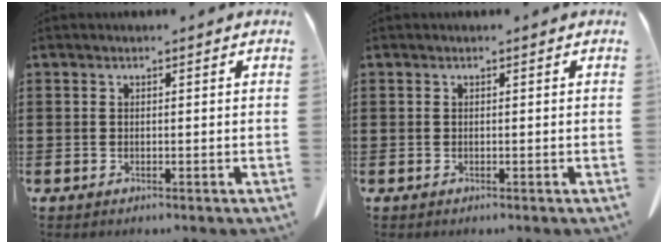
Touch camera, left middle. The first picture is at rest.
{"total": 0.0}